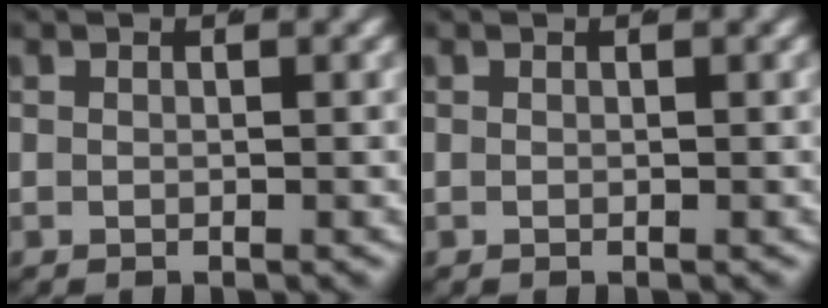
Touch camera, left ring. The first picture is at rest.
{"total": 0.0}